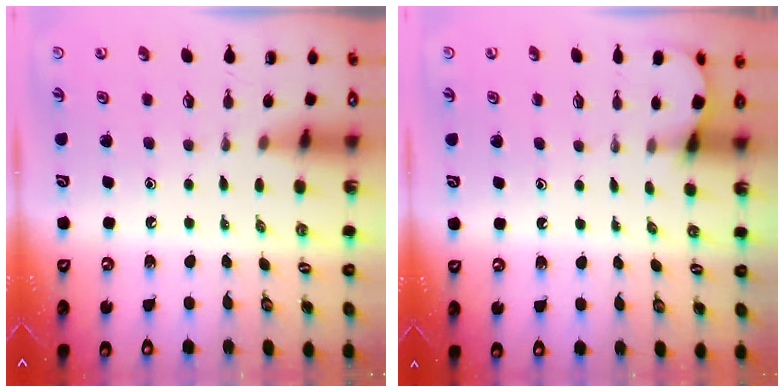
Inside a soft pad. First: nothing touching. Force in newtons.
{"total": 1.9, "press": 1.9, "slide": 0.2}